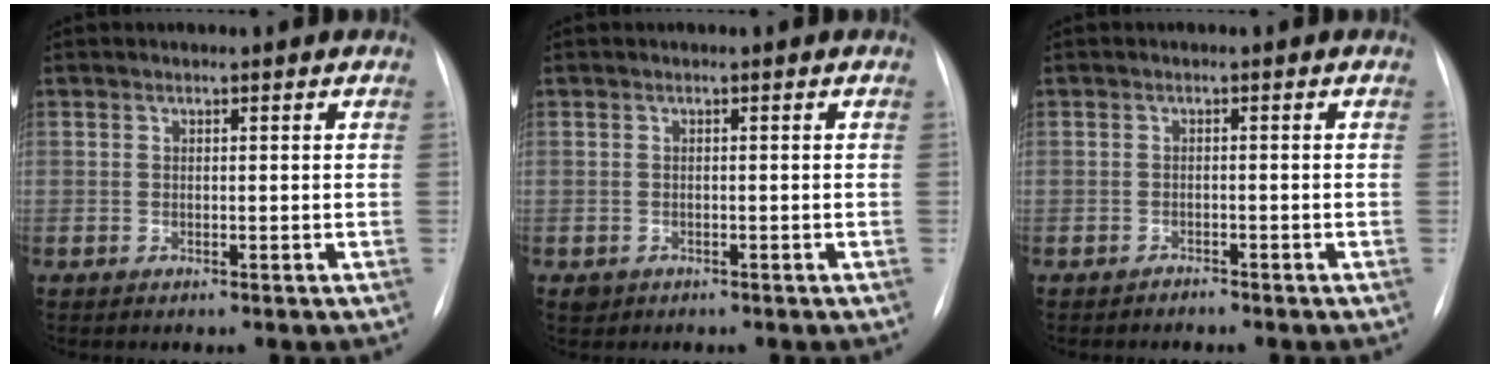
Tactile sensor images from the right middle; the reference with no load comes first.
{"total": 1.1, "force": [-0.6, 0.9, 0.2], "torque": [-0.004, 0.003, -0.005]}
{"total": 0.8, "force": [-0.8, 0.2, -0.1], "torque": [0.000, -0.002, -0.016]}